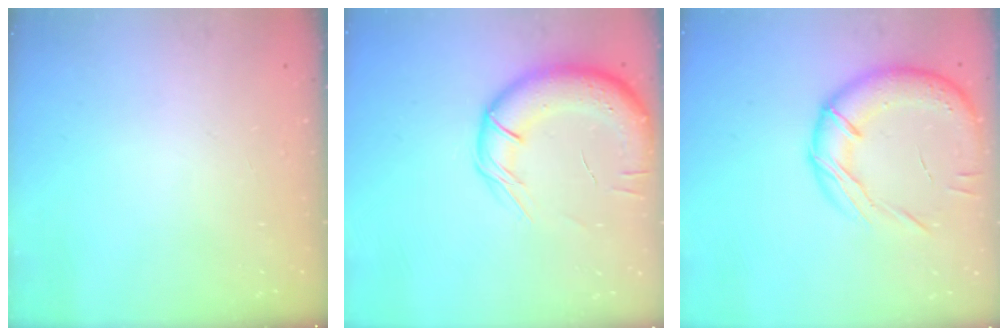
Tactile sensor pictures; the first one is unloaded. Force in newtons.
{"total": 15.4, "press": 14.9, "slide": 4.0}
{"total": 17.7, "press": 17.4, "slide": 3.2}